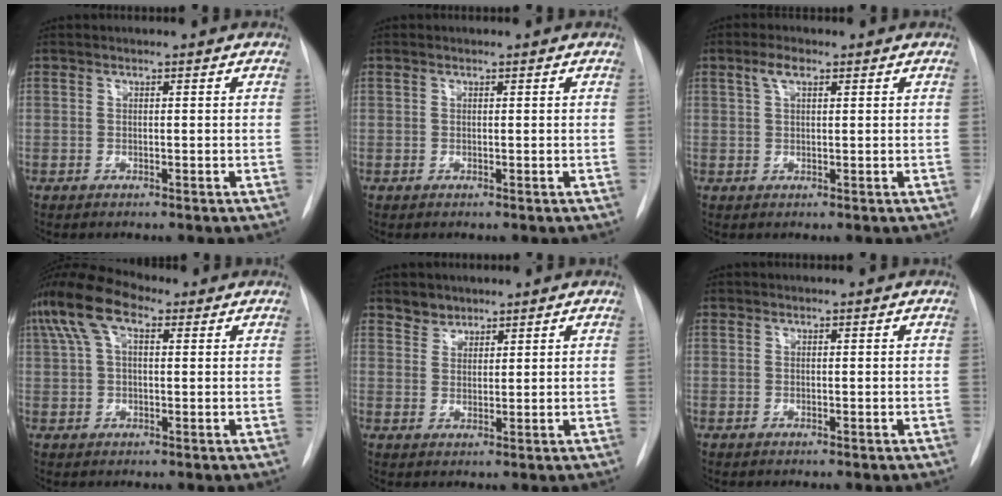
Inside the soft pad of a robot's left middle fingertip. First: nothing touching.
{"total": 0.0}
{"total": 2.7, "force": [1.4, 1.0, 2.1], "torque": [-0.047, 0.010, 0.030]}
{"total": 9.3, "force": [4.3, 4.1, 7.1], "torque": [-0.161, 0.043, 0.077]}
{"total": 2.6, "force": [2.1, 1.5, -0.1], "torque": [0.008, 0.003, 0.033]}
{"total": 0.0}